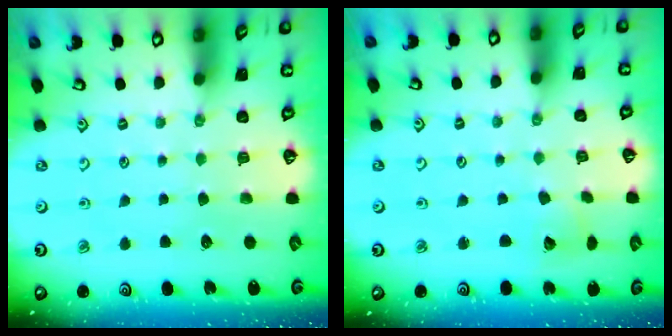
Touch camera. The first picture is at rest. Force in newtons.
{"total": 3.3, "press": 3.2, "slide": 0.4}